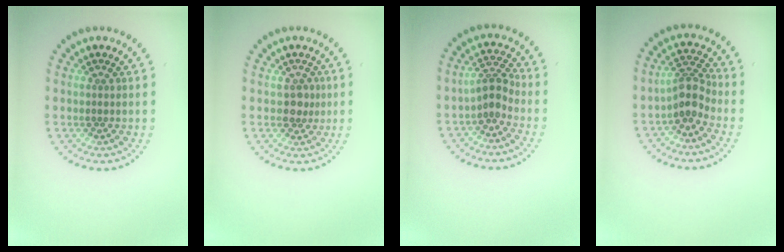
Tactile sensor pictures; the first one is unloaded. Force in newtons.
{"total": 1.7, "press": 1.5, "slide": 0.9}
{"total": 2.3, "press": 1.9, "slide": 1.3}
{"total": 2.7, "press": 2.1, "slide": 1.7}